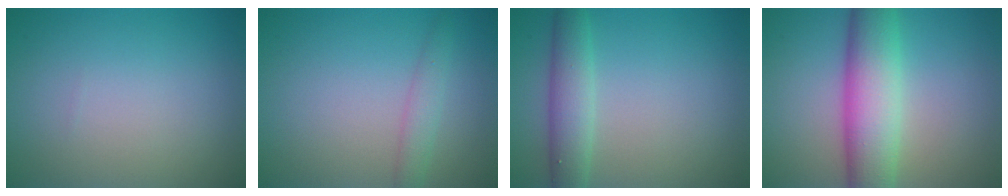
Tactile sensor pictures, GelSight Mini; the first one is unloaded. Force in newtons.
{"total": 1.8, "press": 1.8, "slide": 0.0}
{"total": 3.6, "press": 3.6, "slide": 0.1}
{"total": 8.0, "press": 8.0, "slide": 0.2}